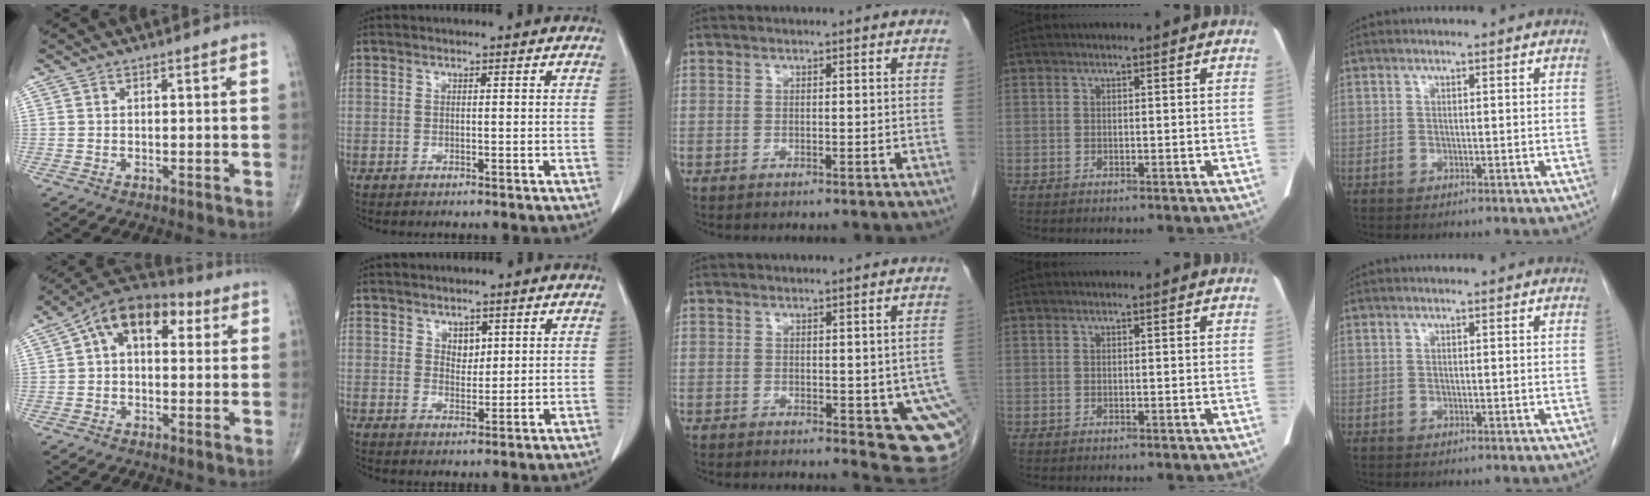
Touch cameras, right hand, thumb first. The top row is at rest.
{"thumb": {"total": 13.6, "force": [3.8, 8.2, 10.2], "torque": [-0.135, 0.035, 0.050]}, "index": {"total": 2.4, "force": [1.2, 1.6, 1.3], "torque": [-0.017, -0.002, 0.023]}, "middle": {"total": 10.0, "force": [-2.1, 3.6, 9.0], "torque": [-0.111, -0.019, -0.019]}}